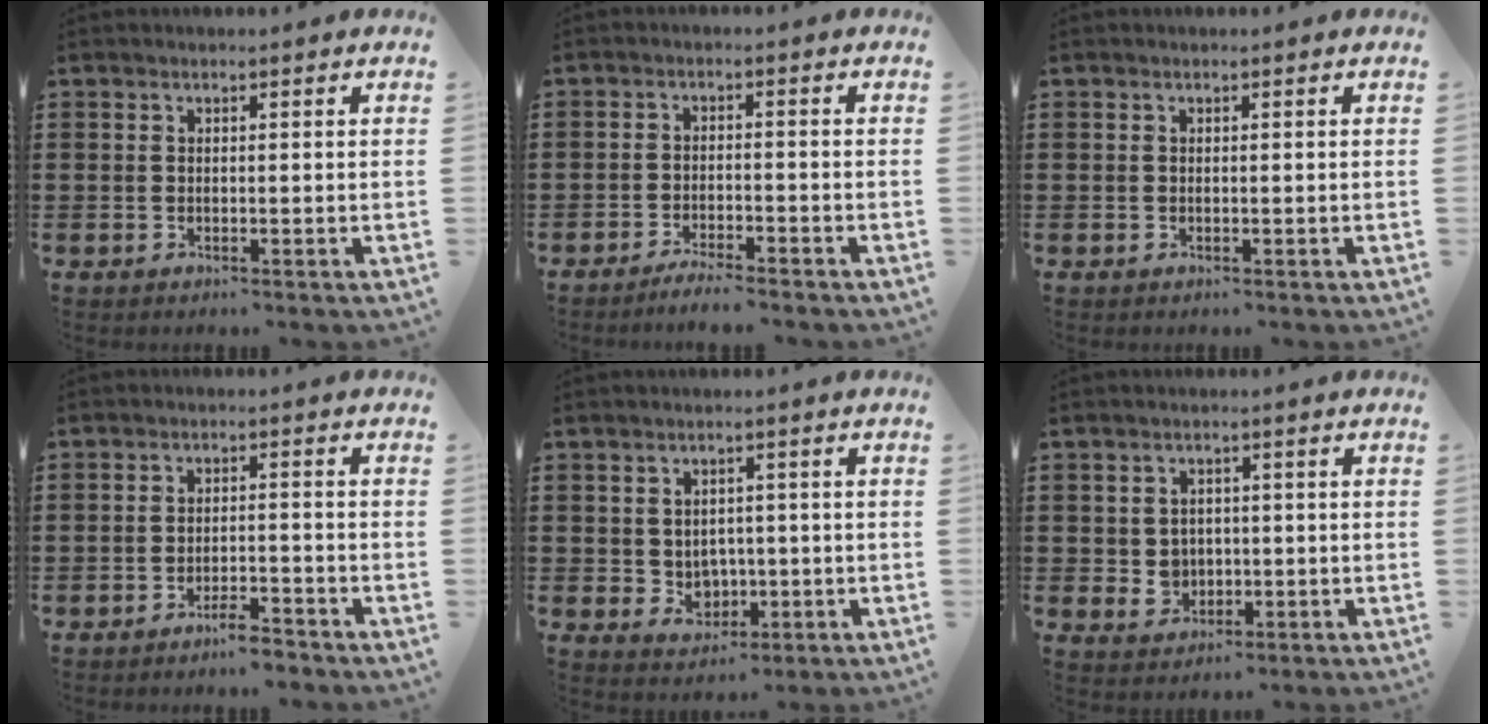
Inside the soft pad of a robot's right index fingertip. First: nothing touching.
{"total": 2.8, "force": [-2.7, -0.3, 0.6], "torque": [-0.012, 0.001, -0.053]}
{"total": 0.0}
{"total": 3.1, "force": [-2.8, 0.4, 1.2], "torque": [-0.021, 0.004, -0.054]}
{"total": 3.1, "force": [0.8, 2.8, 0.9], "torque": [-0.023, 0.001, 0.011]}
{"total": 3.1, "force": [-0.1, 2.9, 1.1], "torque": [-0.025, 0.005, -0.006]}